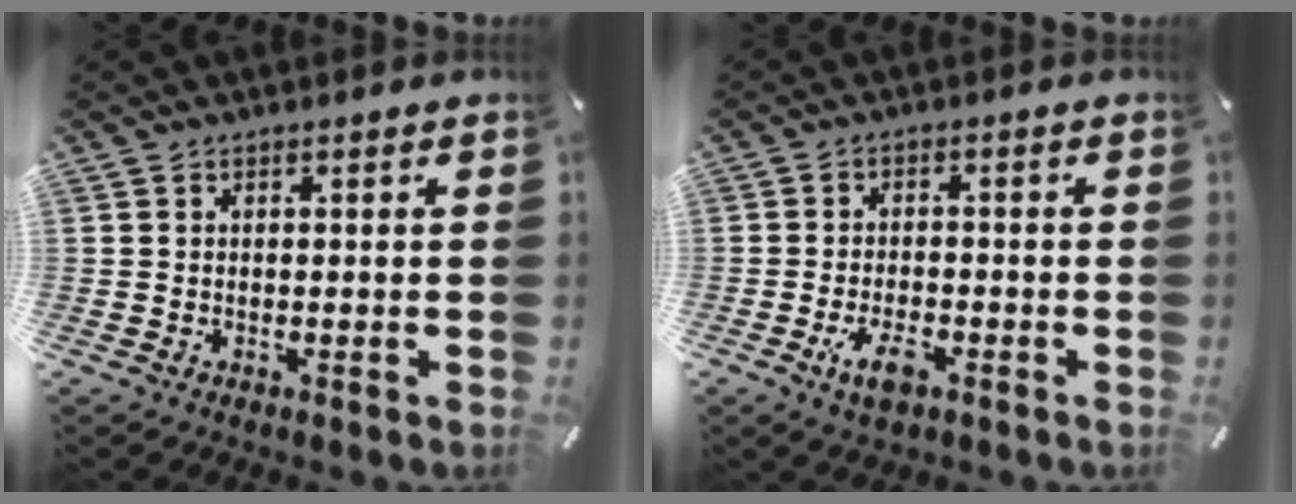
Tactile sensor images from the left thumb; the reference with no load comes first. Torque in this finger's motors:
{"motor_torque": [-0.01, 0.96, 0.25, -0.08, 0.17]}